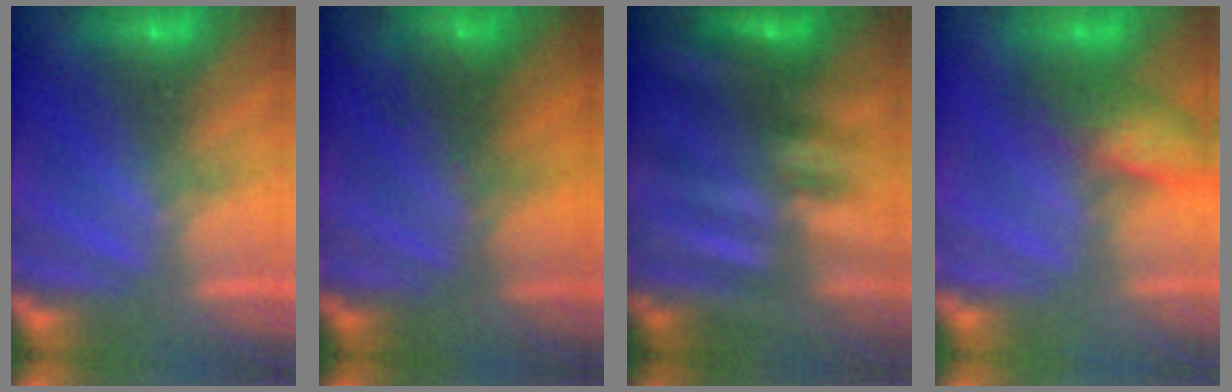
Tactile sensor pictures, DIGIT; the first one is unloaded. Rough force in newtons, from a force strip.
{"total": 8.5}
{"total": 2.4}
{"total": 5.0}